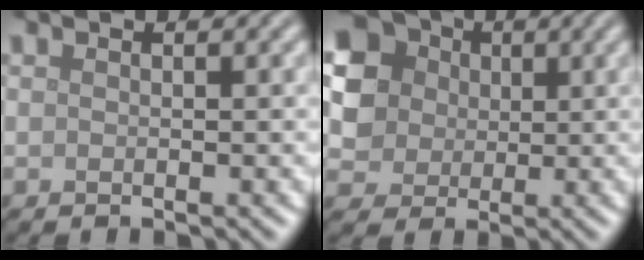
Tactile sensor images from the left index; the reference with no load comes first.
{"total": 10.9, "force": [4.0, 9.1, 4.4], "torque": [-0.125, 0.022, 0.070]}